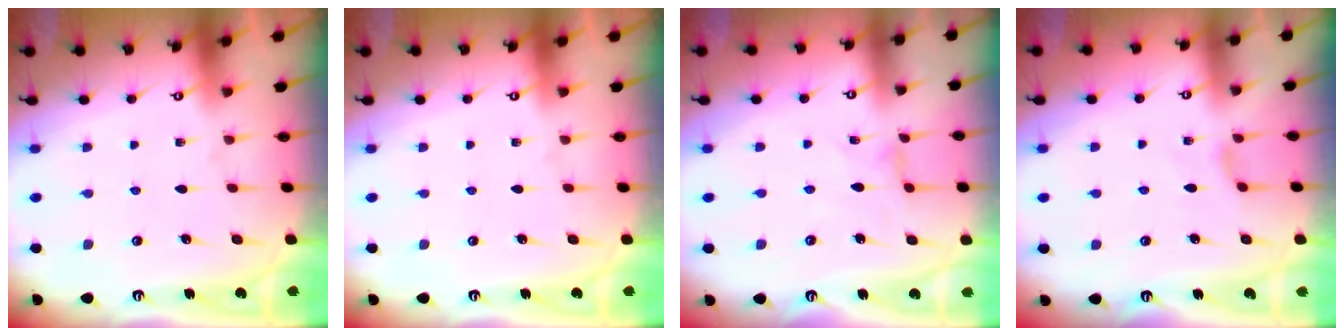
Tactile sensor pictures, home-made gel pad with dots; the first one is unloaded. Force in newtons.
{"total": 0.0}
{"total": 0.9, "press": 0.9, "slide": 0.3}
{"total": 1.9, "press": 1.8, "slide": 0.5}